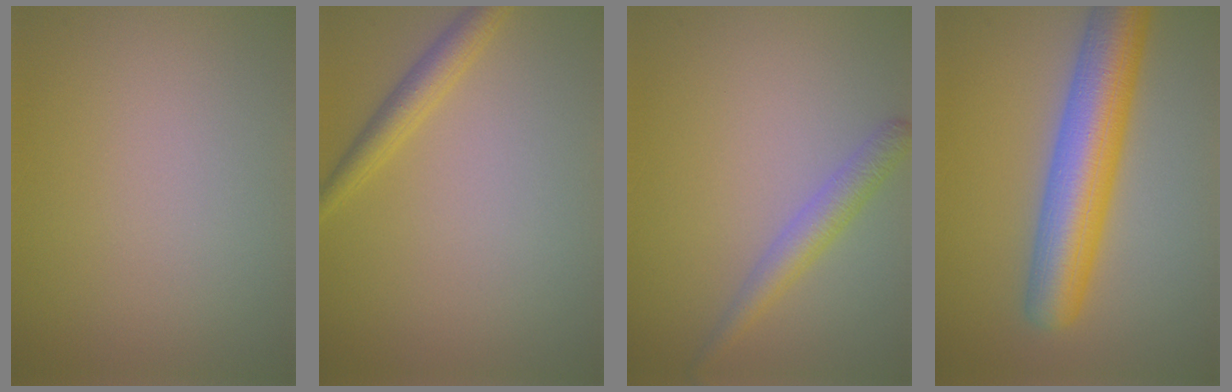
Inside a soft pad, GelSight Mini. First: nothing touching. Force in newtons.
{"total": 2.2, "press": 2.2, "slide": 0.2}
{"total": 2.5, "press": 2.5, "slide": 0.1}
{"total": 8.4, "press": 8.4, "slide": 0.3}